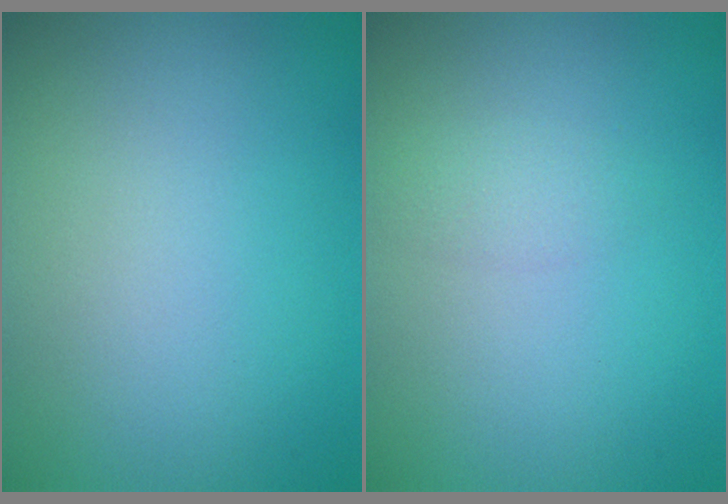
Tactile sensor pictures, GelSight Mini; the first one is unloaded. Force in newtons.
{"total": 1.2, "press": 1.2, "slide": 0.0}